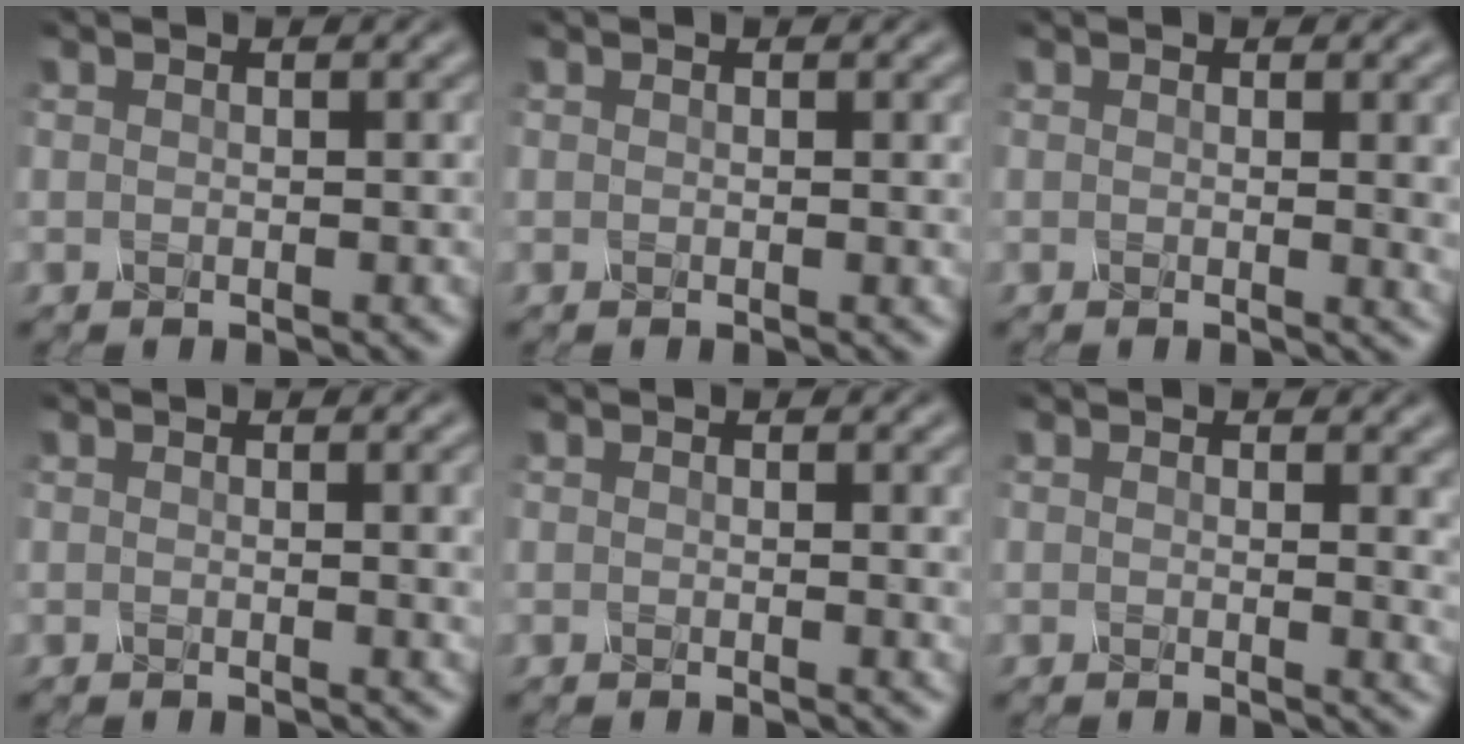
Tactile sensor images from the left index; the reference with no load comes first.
{"total": 0.7, "force": [0.1, 0.2, 0.7], "torque": [-0.005, 0.001, -0.002]}
{"total": 3.2, "force": [0.3, 0.9, 3.0], "torque": [-0.027, 0.000, 0.002]}
{"total": 3.1, "force": [0.3, 1.0, 2.9], "torque": [-0.026, 0.003, 0.000]}
{"total": 1.7, "force": [0.2, 0.5, 1.6], "torque": [-0.014, 0.000, -0.002]}
{"total": 2.9, "force": [0.5, 1.0, 2.7], "torque": [-0.019, 0.000, 0.005]}